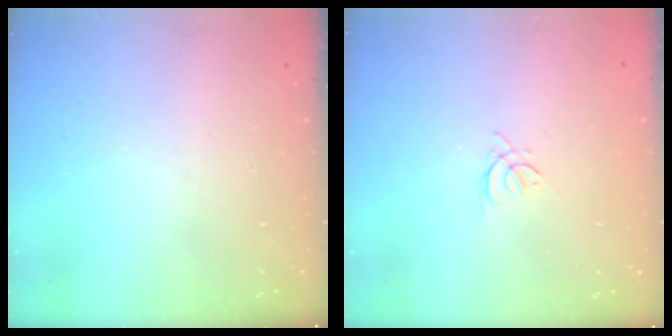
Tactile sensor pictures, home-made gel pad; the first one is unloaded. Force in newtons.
{"total": 1.5, "press": 1.4, "slide": 0.6}